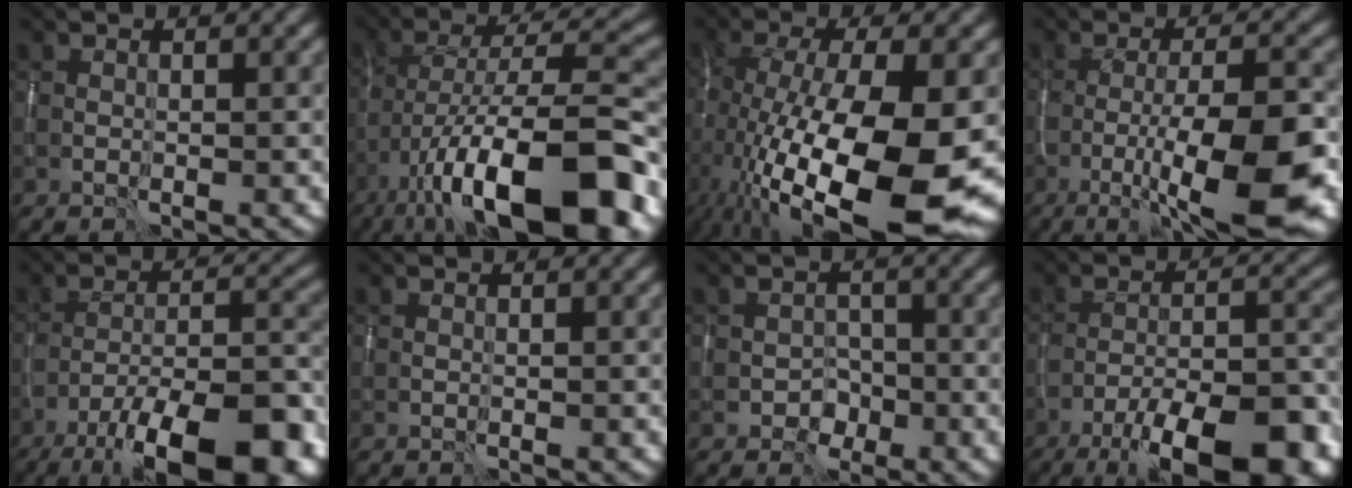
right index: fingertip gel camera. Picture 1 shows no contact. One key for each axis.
{"total": 15.6, "fx": -7.9, "fy": 5.0, "fz": 12.6, "tx": -0.211, "ty": 0.010, "tz": -0.134}
{"total": 16.7, "fx": -4.7, "fy": 6.5, "fz": 14.6, "tx": -0.259, "ty": -0.031, "tz": -0.058}
{"total": 10.1, "fx": -3.6, "fy": 2.2, "fz": 9.2, "tx": -0.134, "ty": 0.000, "tz": -0.060}
{"total": 14.7, "fx": -9.9, "fy": 4.1, "fz": 10.0, "tx": -0.164, "ty": -0.002, "tz": -0.151}
{"total": 0.0}
{"total": 1.8, "fx": -1.1, "fy": 1.4, "fz": 0.2, "tx": 0.005, "ty": 0.000, "tz": -0.018}
{"total": 13.0, "fx": -8.7, "fy": 3.6, "fz": 9.0, "tx": -0.146, "ty": -0.004, "tz": -0.132}